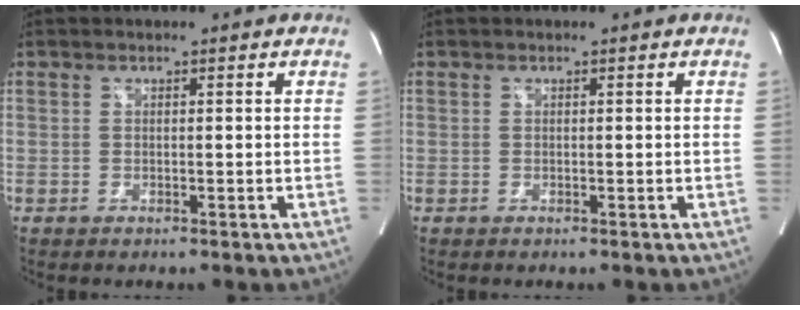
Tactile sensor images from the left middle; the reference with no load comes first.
{"total": 0.0}